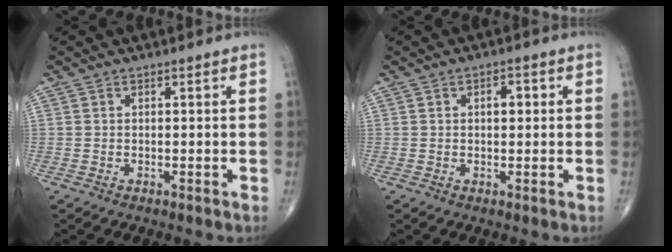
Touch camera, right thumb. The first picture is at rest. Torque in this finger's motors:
{"motor_torque": [0.13, 1.17, 0.50, 0.15, -0.04]}